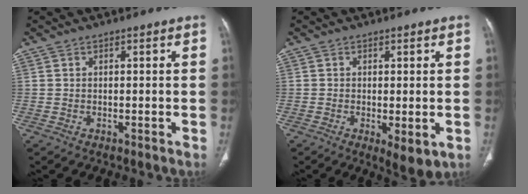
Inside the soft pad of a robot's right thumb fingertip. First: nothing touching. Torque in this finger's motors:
{"motor_torque": [-0.61, 0.03, -0.18, 0.07, -0.01]}